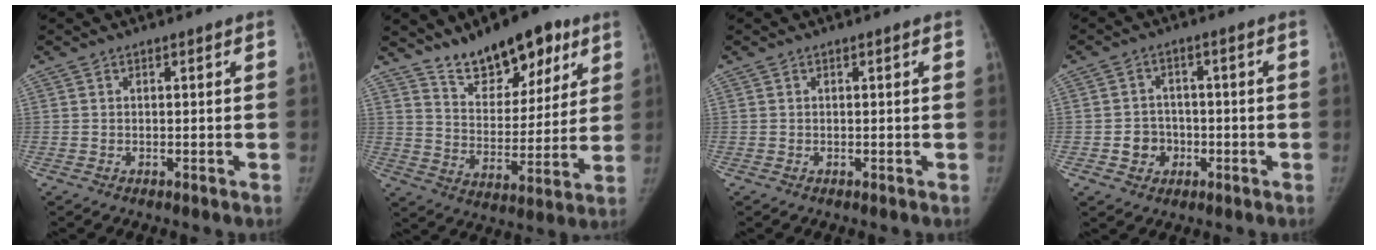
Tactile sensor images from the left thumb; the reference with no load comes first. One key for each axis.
{"total": 16.0, "fx": 11.0, "fy": 7.7, "fz": 8.7, "tx": -0.081, "ty": -0.056, "tz": 0.184}
{"total": 0.0}
{"total": 5.0, "fx": -1.5, "fy": 4.6, "fz": 1.5, "tx": 0.003, "ty": 0.014, "tz": -0.022}